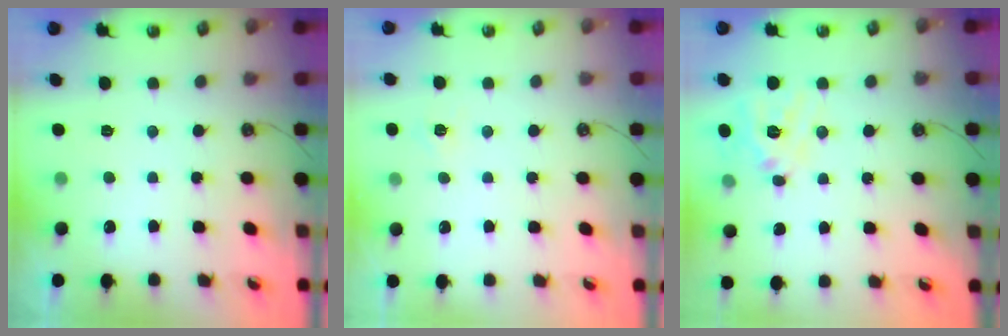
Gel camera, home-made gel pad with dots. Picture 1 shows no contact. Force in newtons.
{"total": 3.7, "press": 3.7, "slide": 0.4}
{"total": 13.4, "press": 13.2, "slide": 1.9}